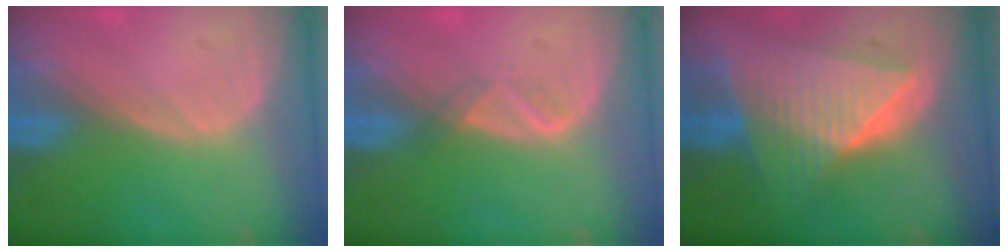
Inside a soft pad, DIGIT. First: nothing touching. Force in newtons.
{"total": 1.6, "press": 1.5, "slide": 0.7}
{"total": 9.9, "press": 9.9, "slide": 0.6}